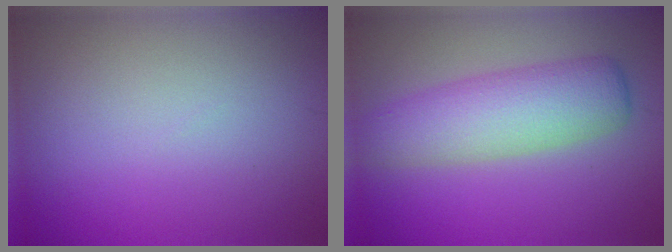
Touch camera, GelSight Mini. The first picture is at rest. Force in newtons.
{"total": 5.7, "press": 5.7, "slide": 0.1}